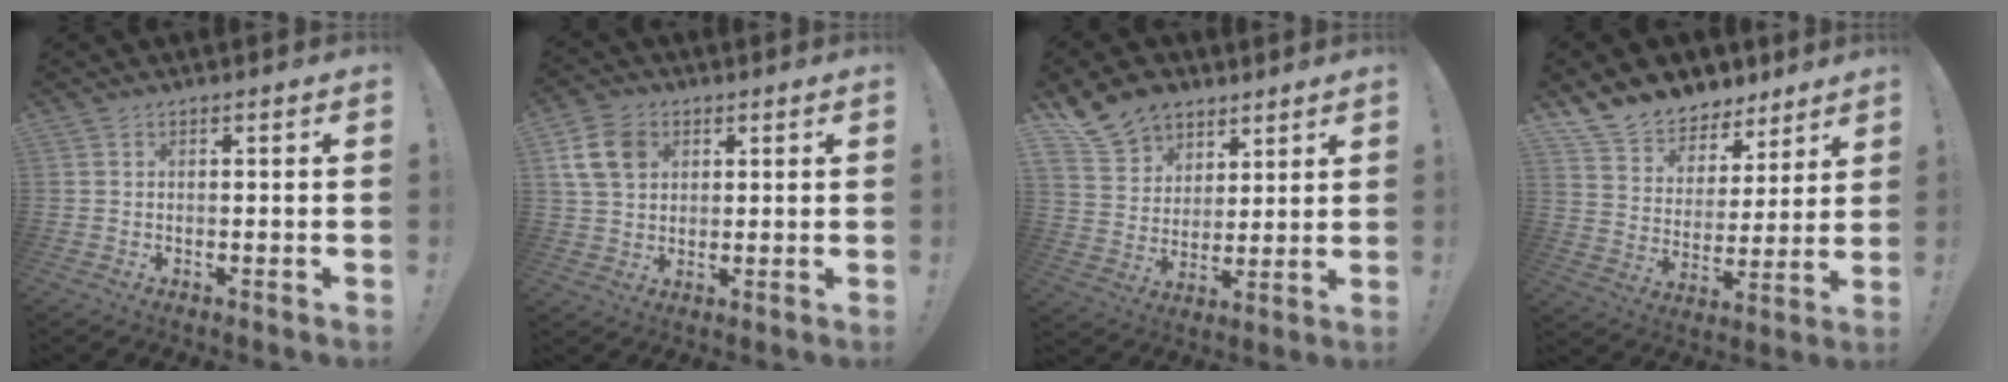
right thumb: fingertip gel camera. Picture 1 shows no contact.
{"total": 10.7, "force": [3.9, 8.0, 6.0], "torque": [-0.117, -0.002, 0.079]}
{"total": 13.7, "force": [9.6, 9.2, 3.3], "torque": [-0.060, -0.064, 0.190]}
{"total": 11.0, "force": [9.0, 6.1, 1.8], "torque": [-0.042, -0.076, 0.170]}